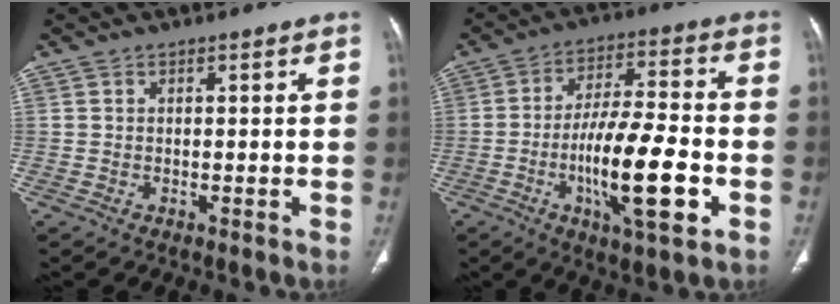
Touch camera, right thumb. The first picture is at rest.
{"total": 16.3, "force": [-4.5, 4.3, 15.0], "torque": [-0.257, 0.016, -0.076]}